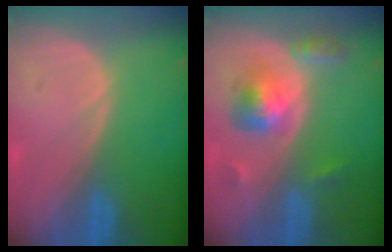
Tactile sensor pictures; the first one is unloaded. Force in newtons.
{"total": 6.0, "press": 5.4, "slide": 2.7}